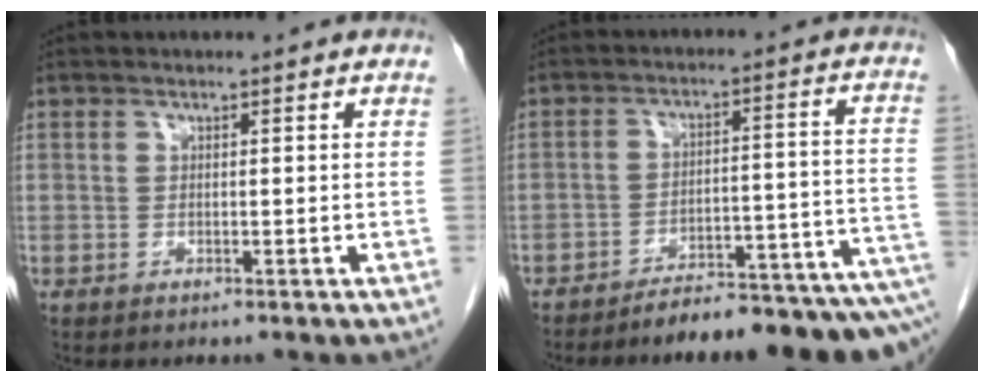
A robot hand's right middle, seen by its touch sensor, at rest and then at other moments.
{"total": 15.3, "force": [-13.1, 1.7, 7.7], "torque": [-0.053, 0.037, -0.181]}